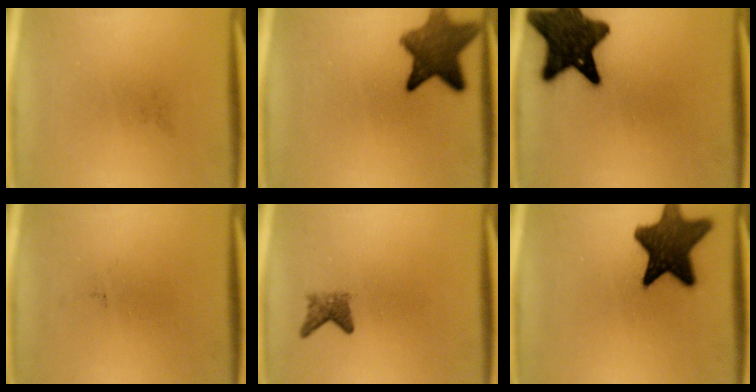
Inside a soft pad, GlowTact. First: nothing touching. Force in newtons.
{"total": 9.6}
{"total": 15.3}
{"total": 0.0}
{"total": 2.1}
{"total": 13.6}